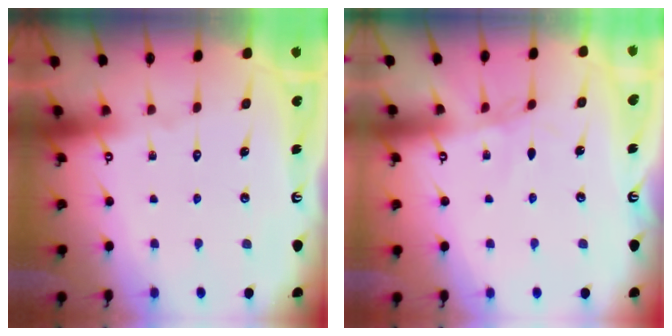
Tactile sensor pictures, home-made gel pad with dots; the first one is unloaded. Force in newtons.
{"total": 1.8, "press": 1.8, "slide": 0.3}